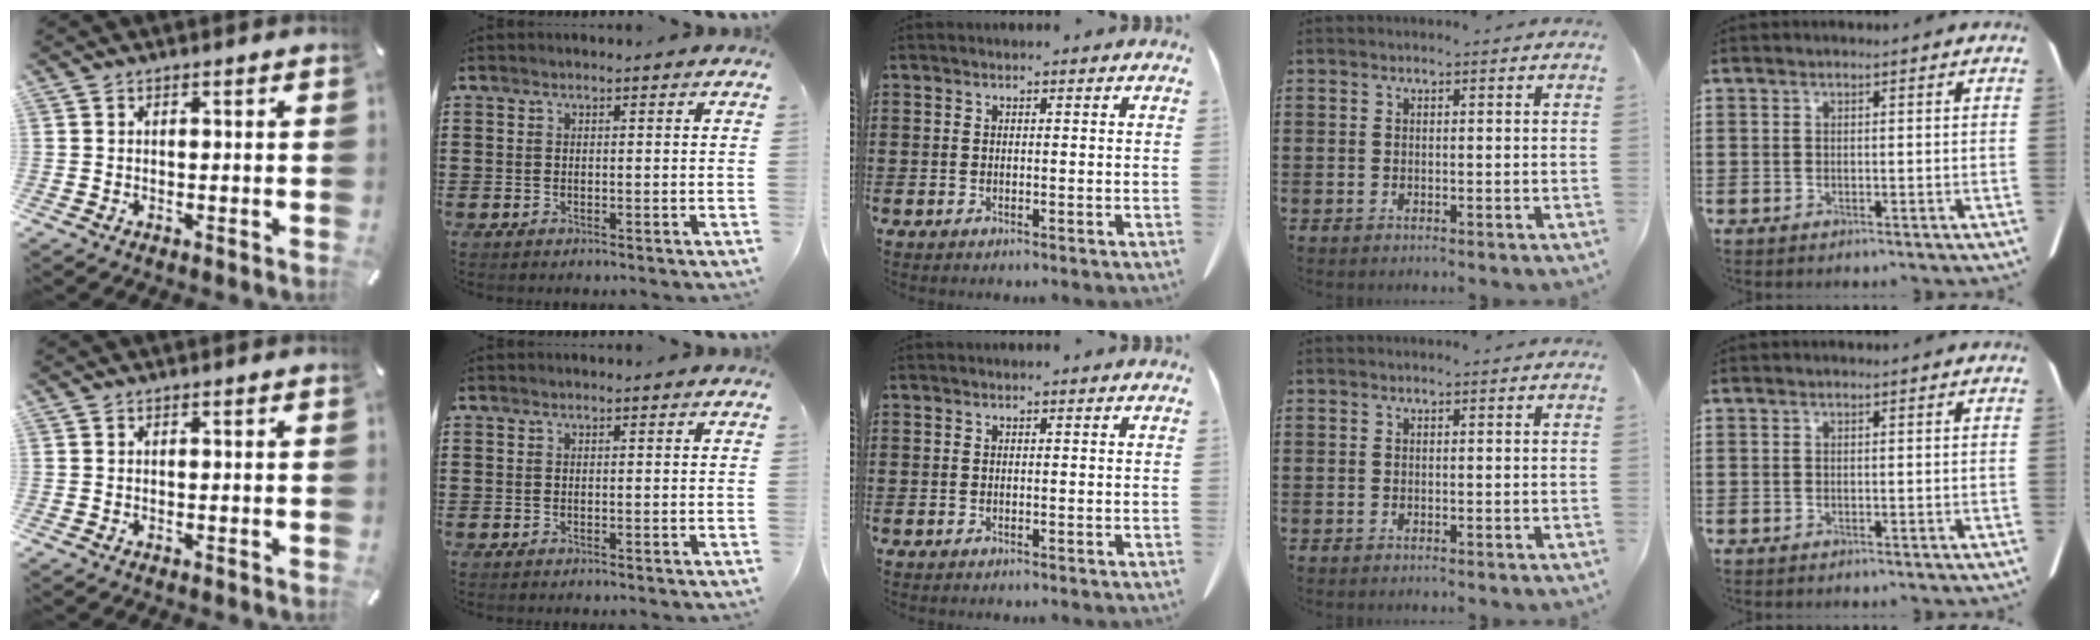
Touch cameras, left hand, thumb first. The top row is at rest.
{}